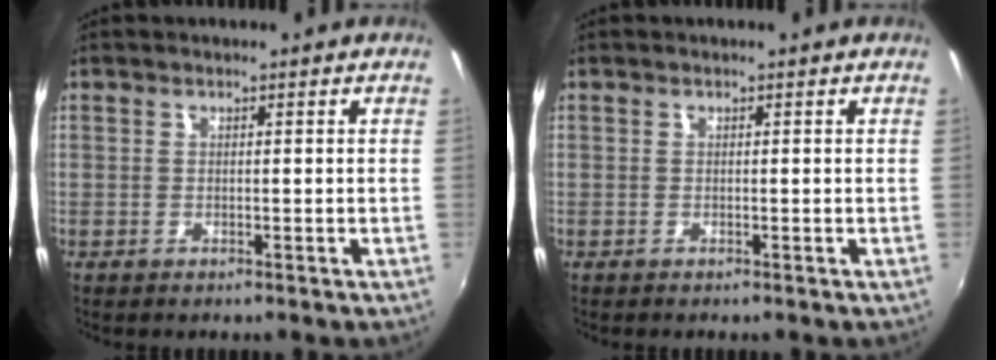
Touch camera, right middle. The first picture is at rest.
{"total": 0.0}